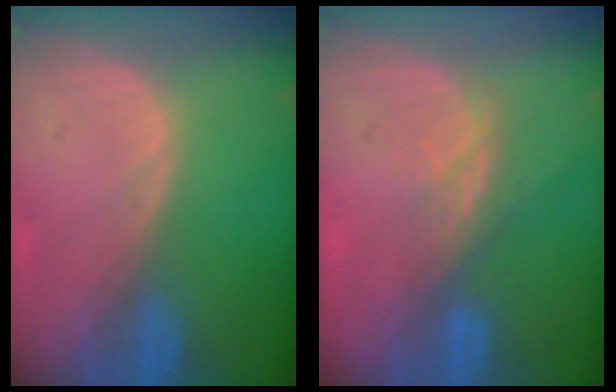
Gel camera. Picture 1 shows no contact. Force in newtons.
{"total": 3.3, "press": 3.0, "slide": 1.5}